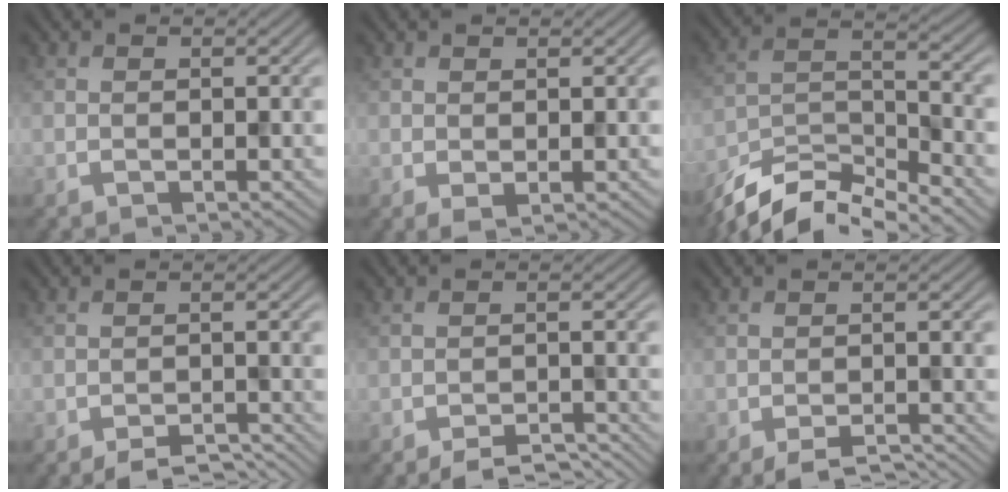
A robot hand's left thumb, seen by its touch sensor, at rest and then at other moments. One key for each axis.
{"total": 1.0, "fx": 0.2, "fy": 0.5, "fz": 0.8, "tx": -0.017, "ty": -0.003, "tz": 0.006}
{"total": 10.6, "fx": -8.7, "fy": 2.9, "fz": 5.3, "tx": -0.098, "ty": -0.003, "tz": -0.175}
{"total": 3.3, "fx": -2.9, "fy": 0.7, "fz": 1.5, "tx": -0.021, "ty": 0.000, "tz": -0.046}
{"total": 3.7, "fx": -3.3, "fy": 0.7, "fz": 1.6, "tx": -0.023, "ty": 0.000, "tz": -0.051}
{"total": 3.1, "fx": -2.6, "fy": 0.6, "fz": 1.6, "tx": -0.026, "ty": 0.000, "tz": -0.041}